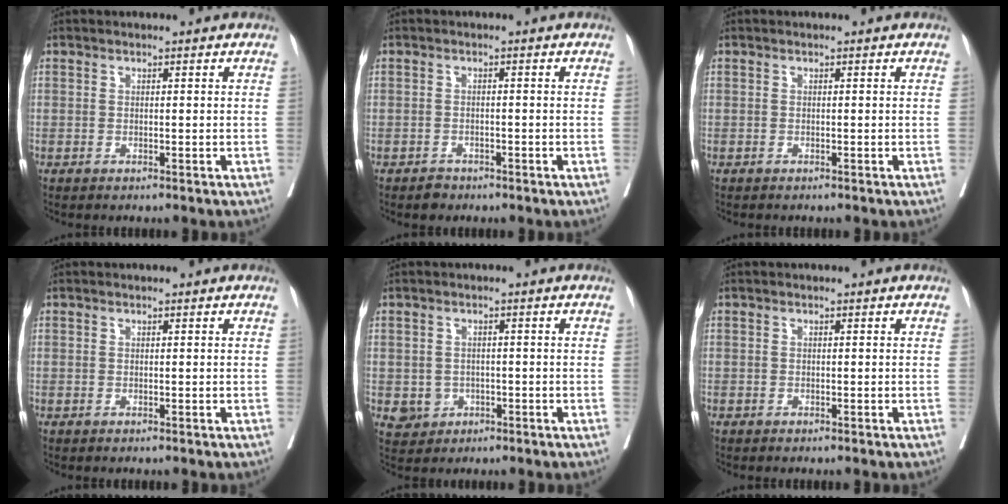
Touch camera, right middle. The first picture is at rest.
{"total": 1.5, "force": [-1.0, 1.1, 0.1], "torque": [-0.001, 0.005, -0.014]}
{"total": 0.0}
{"total": 0.0}
{"total": 3.5, "force": [-1.0, 3.3, 0.6], "torque": [0.000, 0.007, -0.008]}
{"total": 0.0}